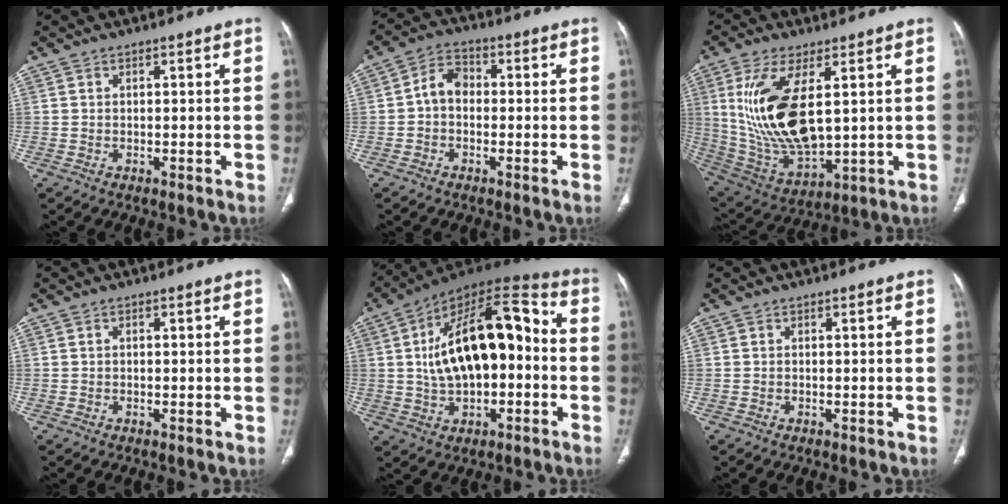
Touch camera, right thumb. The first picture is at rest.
{"total": 5.3, "force": [-0.5, 4.0, 3.5], "torque": [-0.045, 0.018, -0.022]}
{"total": 18.3, "force": [3.7, 8.0, 16.1], "torque": [-0.323, -0.026, 0.090]}
{"total": 0.0}
{"total": 22.0, "force": [0.3, 11.3, 18.9], "torque": [-0.297, 0.045, 0.004]}
{"total": 0.0}